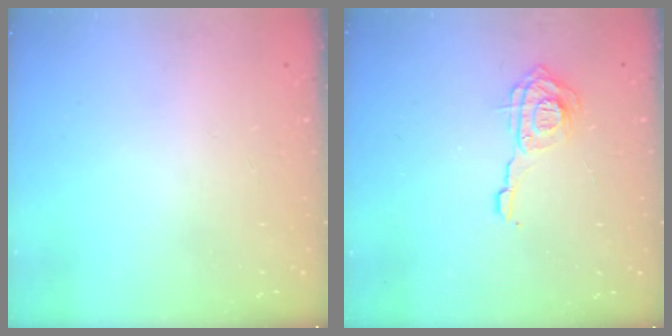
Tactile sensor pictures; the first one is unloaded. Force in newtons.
{"total": 10.8, "press": 10.8, "slide": 0.9}